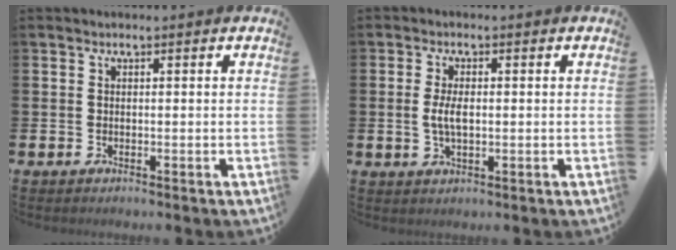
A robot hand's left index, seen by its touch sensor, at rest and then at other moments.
{"total": 3.5, "force": [0.1, 1.5, 3.1], "torque": [-0.062, 0.000, -0.004]}